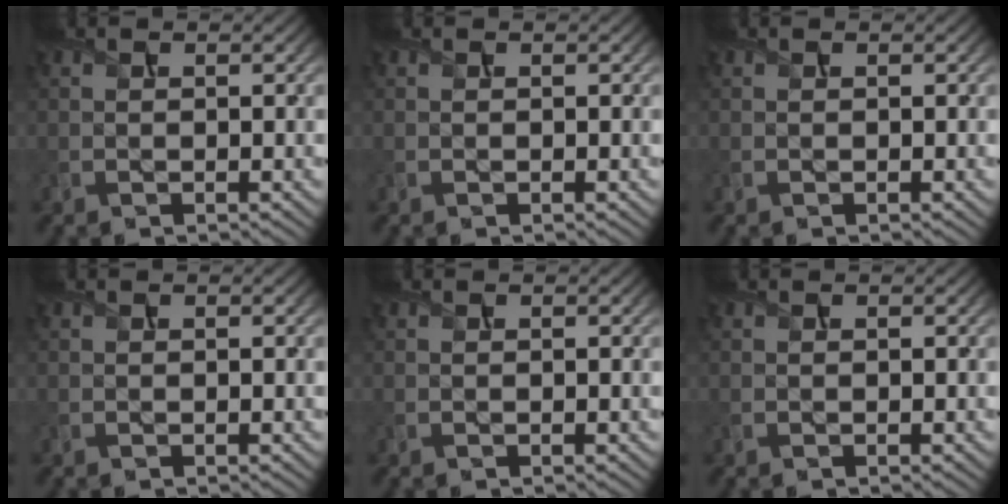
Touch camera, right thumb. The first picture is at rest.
{"total": 0.0}
{"total": 0.0}
{"total": 0.0}
{"total": 0.0}
{"total": 0.0}